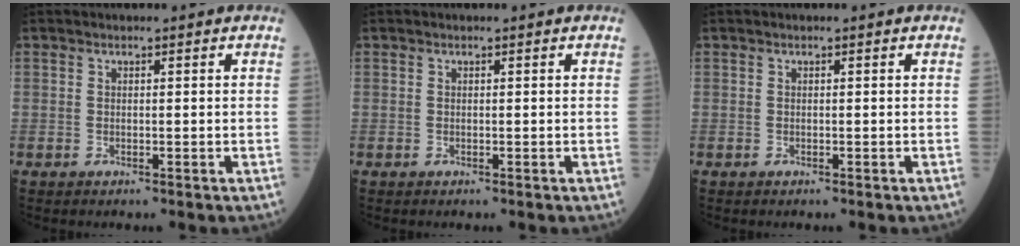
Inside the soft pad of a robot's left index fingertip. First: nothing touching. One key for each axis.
{"total": 0.0}
{"total": 0.0}